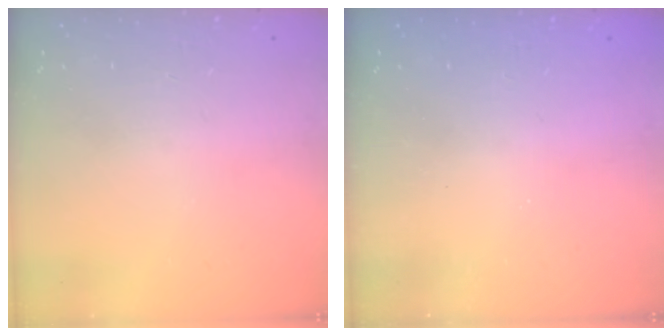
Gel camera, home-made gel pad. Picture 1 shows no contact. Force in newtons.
{"total": 2.5, "press": 2.4, "slide": 0.8}